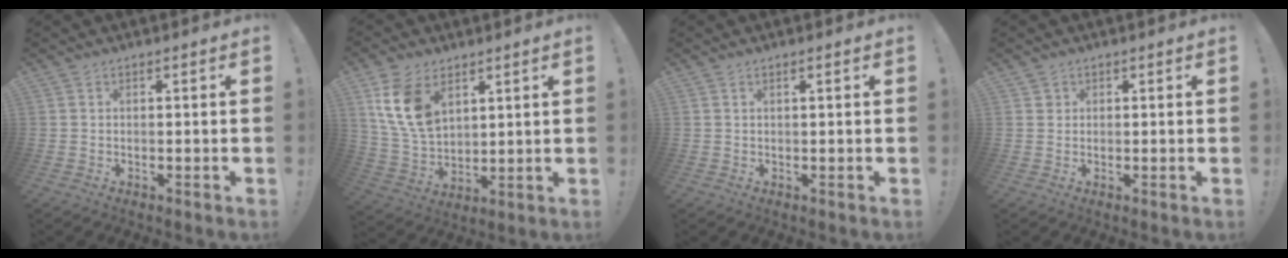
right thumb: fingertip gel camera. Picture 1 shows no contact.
{"total": 13.9, "force": [6.5, 9.0, 8.3], "torque": [-0.178, -0.023, 0.130]}
{"total": 1.1, "force": [0.4, -0.3, 1.0], "torque": [-0.012, -0.003, 0.004]}
{"total": 1.3, "force": [0.9, 1.0, 0.2], "torque": [-0.004, 0.001, 0.017]}